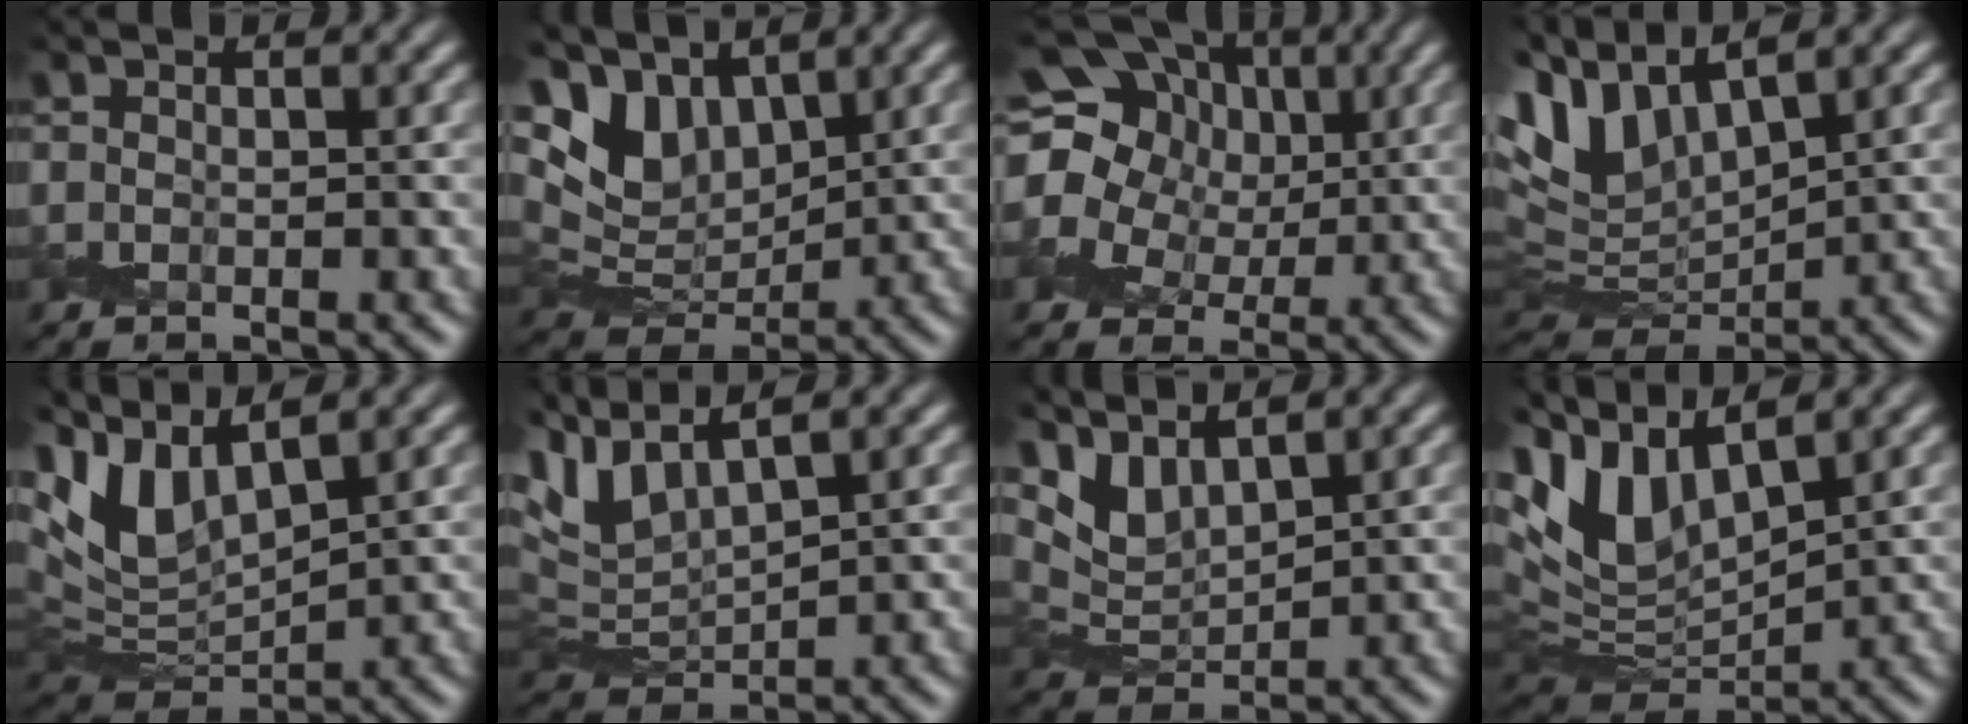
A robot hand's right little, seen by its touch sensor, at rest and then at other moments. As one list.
[{"total": 6.2, "force": [3.7, 3.3, 3.7], "torque": [-0.078, 0.001, 0.064]}, {"total": 17.9, "force": [6.1, 14.1, 9.1], "torque": [-0.194, 0.033, 0.081]}, {"total": 6.5, "force": [3.9, 3.1, 4.2], "torque": [-0.094, 0.009, 0.074]}, {"total": 6.8, "force": [4.0, 2.8, 4.7], "torque": [-0.109, 0.011, 0.075]}, {"total": 5.3, "force": [3.6, 1.8, 3.4], "torque": [-0.078, 0.015, 0.065]}, {"total": 3.4, "force": [2.8, 0.9, 1.6], "torque": [-0.040, -0.007, 0.053]}, {"total": 8.1, "force": [4.4, 3.7, 5.7], "torque": [-0.136, 0.013, 0.084]}]